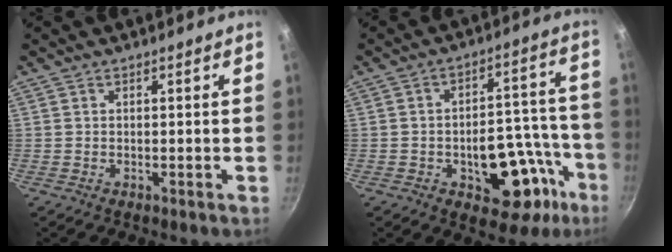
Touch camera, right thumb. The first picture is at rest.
{"total": 15.2, "force": [-6.2, 8.2, 11.2], "torque": [-0.116, 0.063, -0.076]}